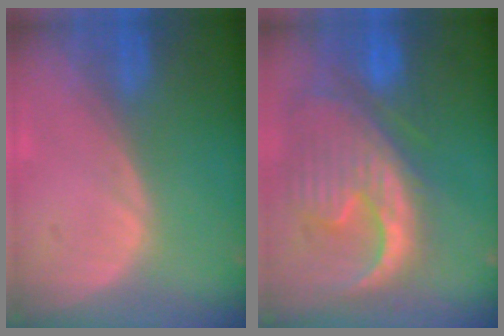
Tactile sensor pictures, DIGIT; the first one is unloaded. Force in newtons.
{"total": 13.2, "press": 11.4, "slide": 6.7}